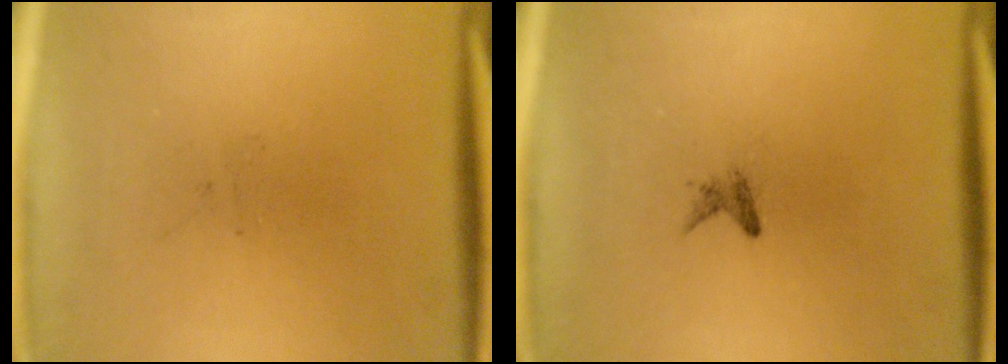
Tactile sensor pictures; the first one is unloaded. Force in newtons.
{"total": 0.9}